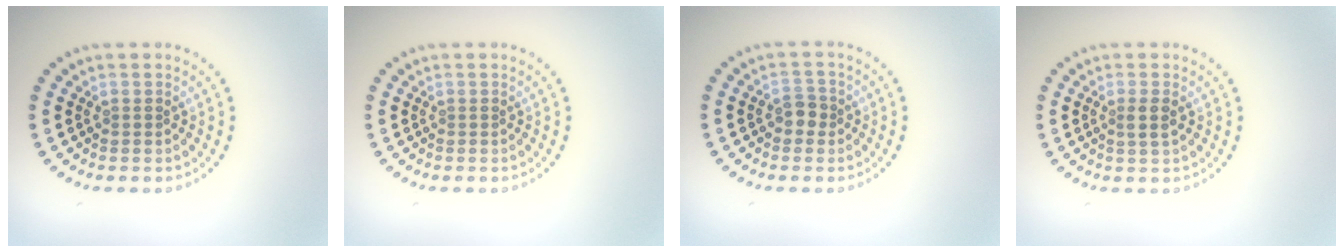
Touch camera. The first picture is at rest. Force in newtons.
{"total": 0.0}
{"total": 1.5, "press": 1.4, "slide": 0.5}
{"total": 1.5, "press": 1.4, "slide": 0.5}